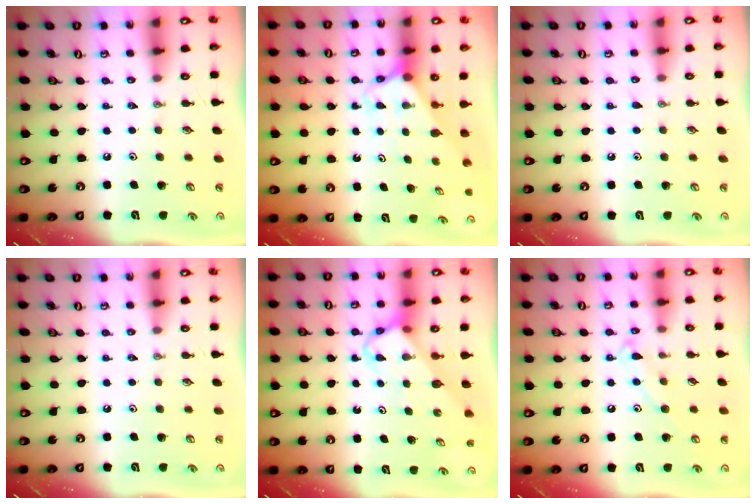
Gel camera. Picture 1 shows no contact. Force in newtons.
{"total": 2.5, "press": 2.5, "slide": 0.2}
{"total": 5.1, "press": 5.0, "slide": 0.5}
{"total": 0.0}
{"total": 3.8, "press": 3.8, "slide": 0.1}
{"total": 9.1, "press": 9.1, "slide": 0.7}